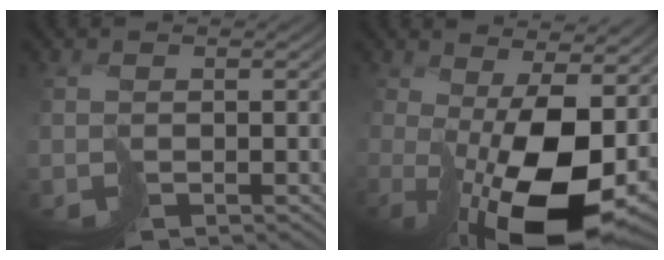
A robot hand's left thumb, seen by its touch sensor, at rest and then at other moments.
{"total": 13.9, "force": [-0.2, 4.8, 13.0], "torque": [-0.192, -0.012, 0.011]}